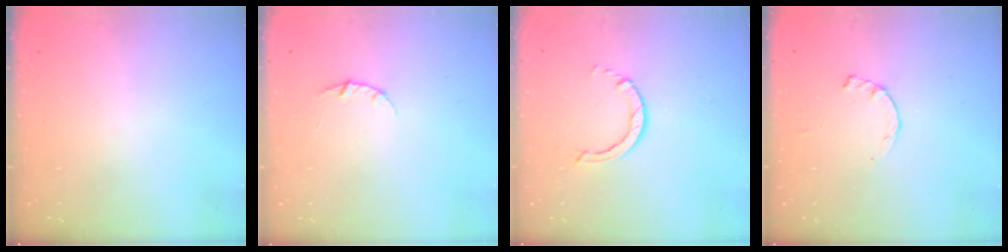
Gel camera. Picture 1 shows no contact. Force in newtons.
{"total": 2.8, "press": 2.8, "slide": 0.4}
{"total": 3.2, "press": 3.2, "slide": 0.4}
{"total": 1.2, "press": 1.2, "slide": 0.3}